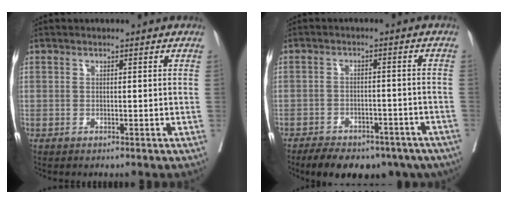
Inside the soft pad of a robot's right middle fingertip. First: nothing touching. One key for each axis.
{"total": 16.0, "fx": -11.4, "fy": 8.2, "fz": 7.7, "tx": -0.135, "ty": 0.000, "tz": -0.144}